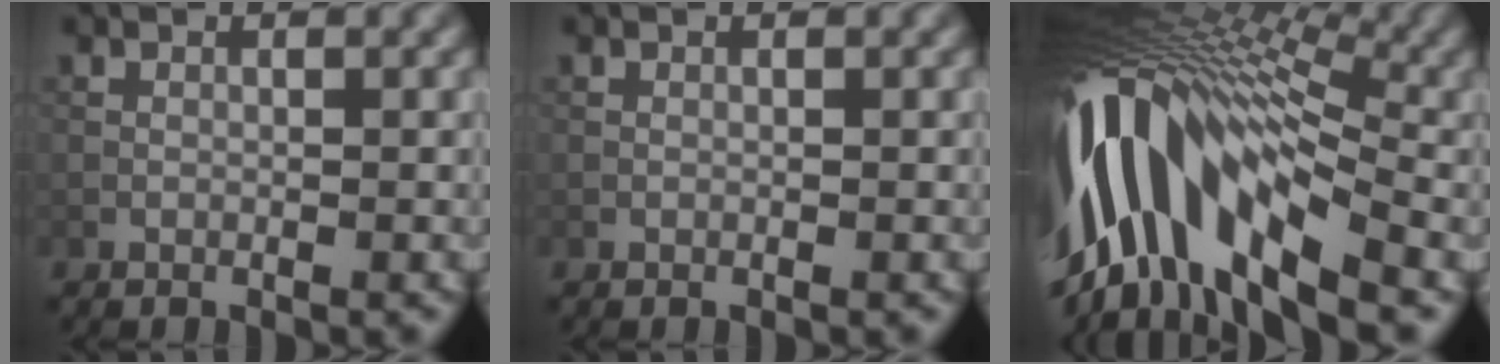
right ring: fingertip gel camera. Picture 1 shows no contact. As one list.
[{"total": 0.0}, {"total": 15.6, "force": [-2.6, 7.7, 13.3], "torque": [-0.249, 0.021, -0.041]}]